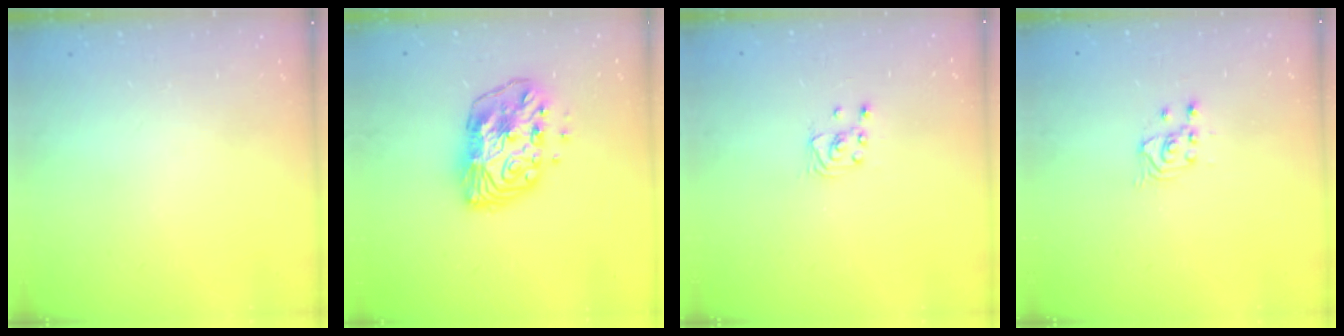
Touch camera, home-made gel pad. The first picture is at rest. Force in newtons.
{"total": 12.2, "press": 12.1, "slide": 1.1}
{"total": 1.6, "press": 1.6, "slide": 0.0}
{"total": 2.6, "press": 2.6, "slide": 0.1}